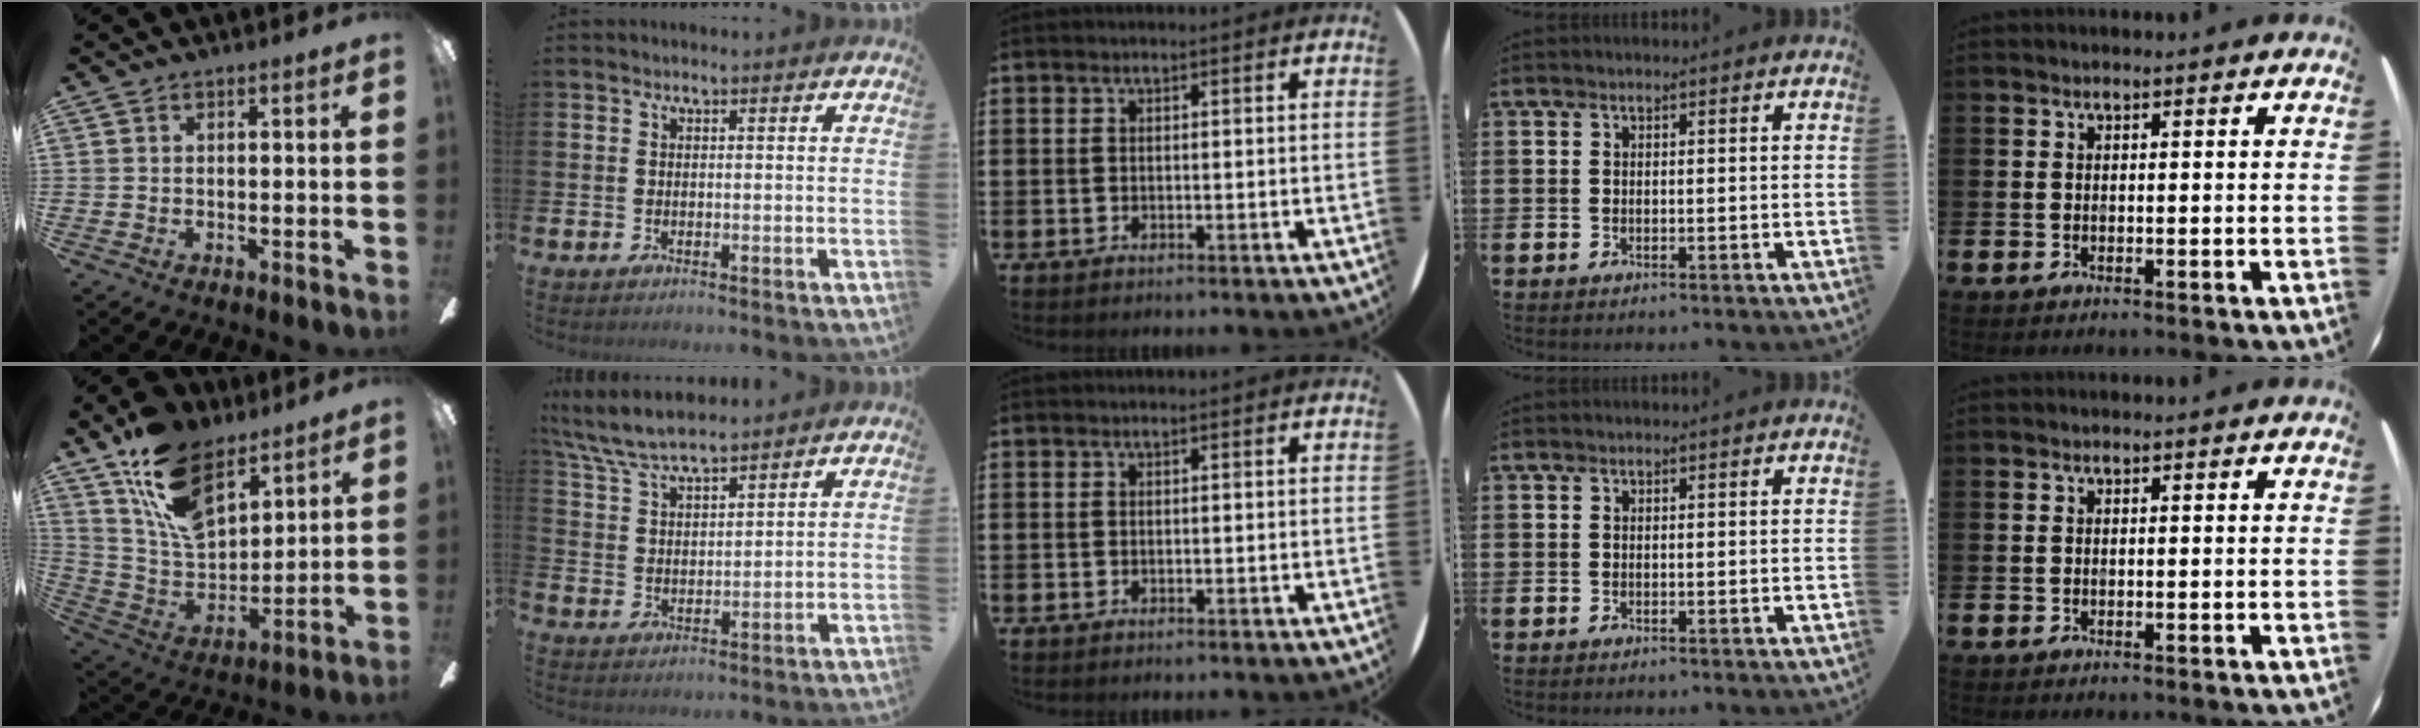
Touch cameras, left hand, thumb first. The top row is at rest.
{"thumb": {"total": 17.6, "force": [11.0, 9.6, 9.9], "torque": [-0.203, -0.049, 0.208]}, "index": {"total": 7.0, "force": [6.6, 1.0, 2.0], "torque": [-0.068, -0.025, 0.122]}}